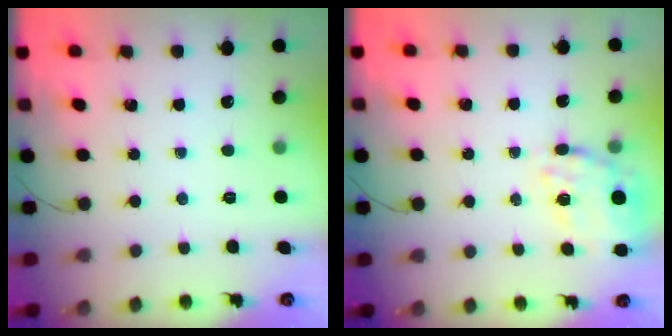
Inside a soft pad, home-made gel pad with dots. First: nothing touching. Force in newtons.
{"total": 15.8, "press": 15.5, "slide": 2.7}